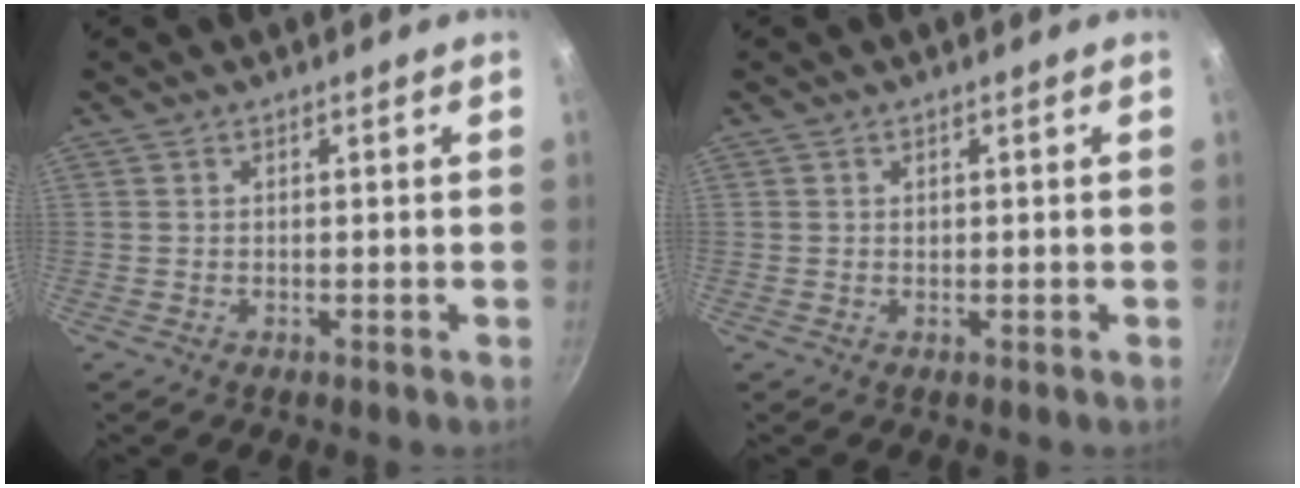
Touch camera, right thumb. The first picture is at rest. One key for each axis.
{"total": 0.6, "fx": -0.2, "fy": 0.5, "fz": 0.3, "tx": -0.003, "ty": 0.002, "tz": -0.005}